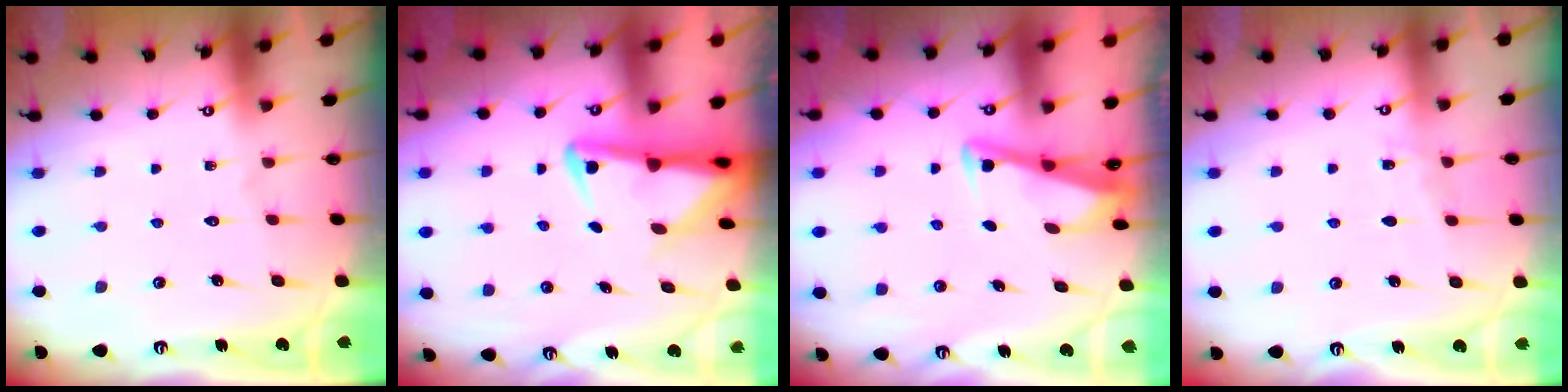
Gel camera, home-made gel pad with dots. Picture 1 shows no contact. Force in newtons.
{"total": 4.6, "press": 4.6, "slide": 0.9}
{"total": 3.4, "press": 3.3, "slide": 0.4}
{"total": 2.8, "press": 2.8, "slide": 0.4}